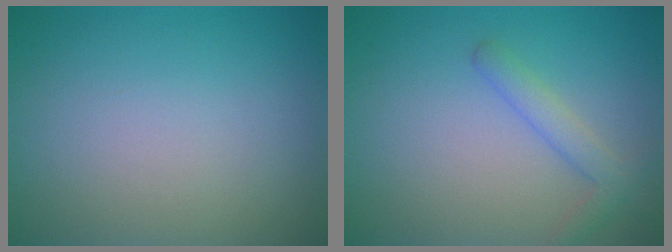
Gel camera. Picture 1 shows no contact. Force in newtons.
{"total": 2.3, "press": 2.3, "slide": 0.1}